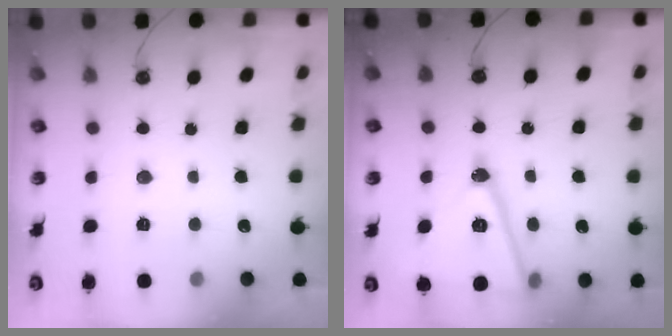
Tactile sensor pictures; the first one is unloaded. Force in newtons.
{"total": 16.5, "press": 16.2, "slide": 3.3}